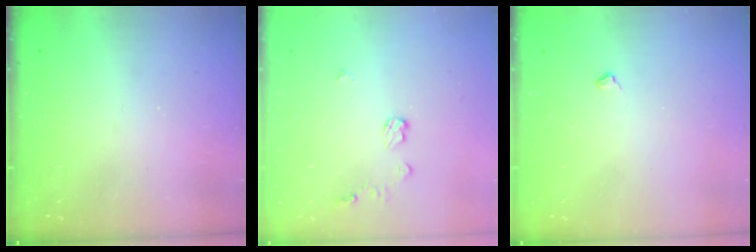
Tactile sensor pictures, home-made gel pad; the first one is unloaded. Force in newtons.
{"total": 5.7, "press": 5.7, "slide": 0.5}
{"total": 4.4, "press": 4.4, "slide": 0.6}